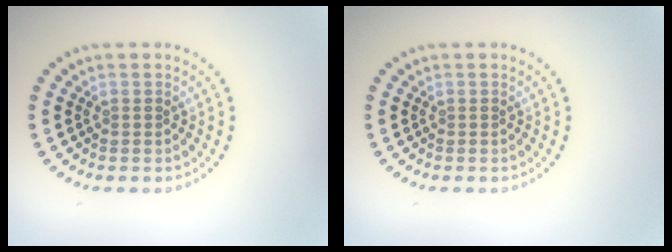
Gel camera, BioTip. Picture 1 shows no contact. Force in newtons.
{"total": 0.0}